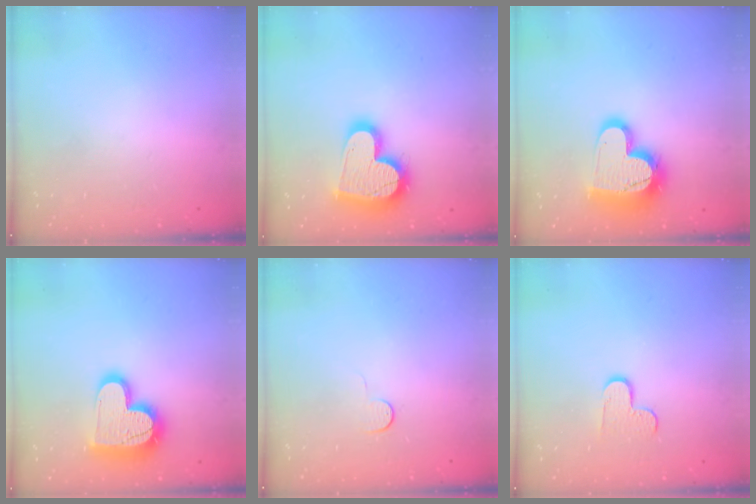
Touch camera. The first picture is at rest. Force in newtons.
{"total": 18.8, "press": 18.7, "slide": 1.6}
{"total": 17.4, "press": 17.4, "slide": 1.4}
{"total": 18.5, "press": 18.4, "slide": 1.3}
{"total": 5.6, "press": 5.5, "slide": 0.6}
{"total": 6.0, "press": 5.9, "slide": 0.6}